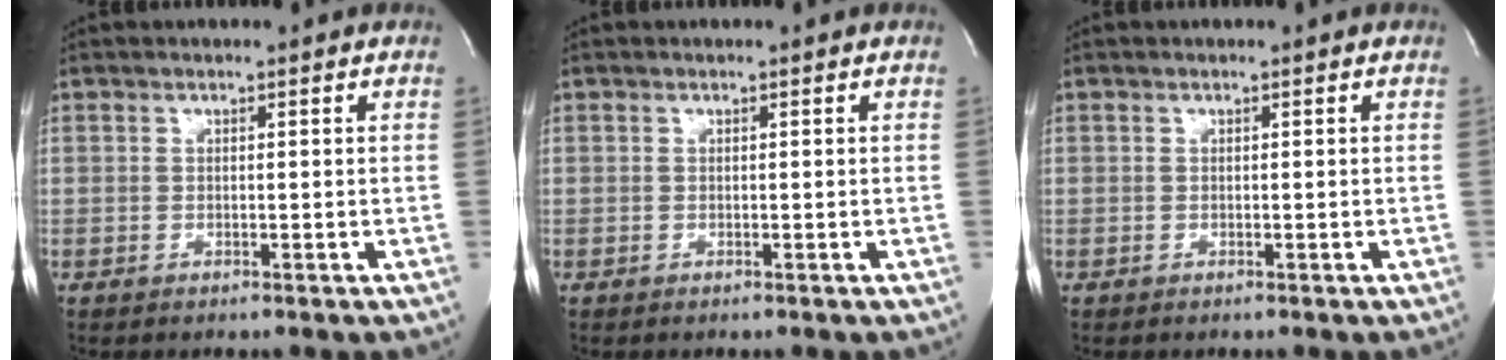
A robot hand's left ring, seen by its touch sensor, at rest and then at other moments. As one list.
[{"total": 0.0}, {"total": 0.0}]